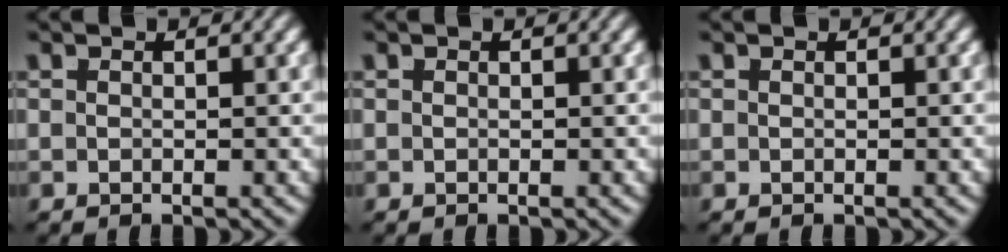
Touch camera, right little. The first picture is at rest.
{"total": 0.0}
{"total": 0.0}